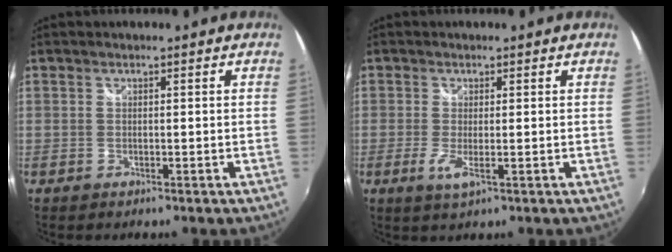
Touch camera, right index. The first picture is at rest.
{"total": 2.9, "force": [-0.8, 0.3, 2.7], "torque": [-0.059, -0.010, -0.015]}